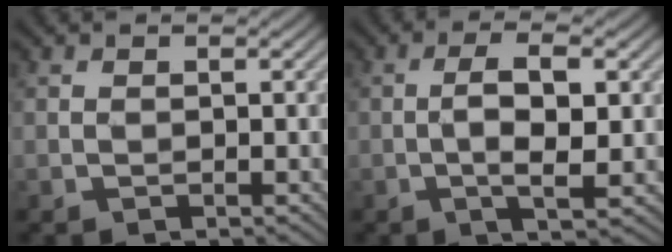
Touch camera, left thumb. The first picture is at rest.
{"total": 5.2, "force": [-0.4, 1.3, 5.0], "torque": [-0.101, 0.006, -0.006]}